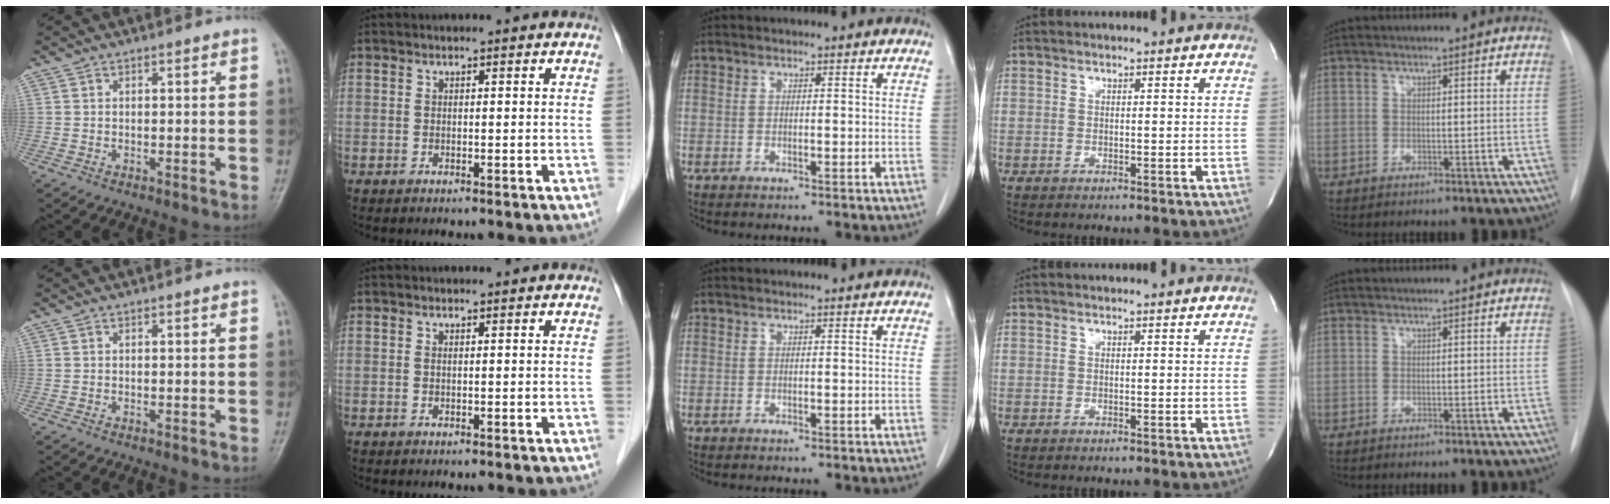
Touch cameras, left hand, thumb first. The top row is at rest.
{}